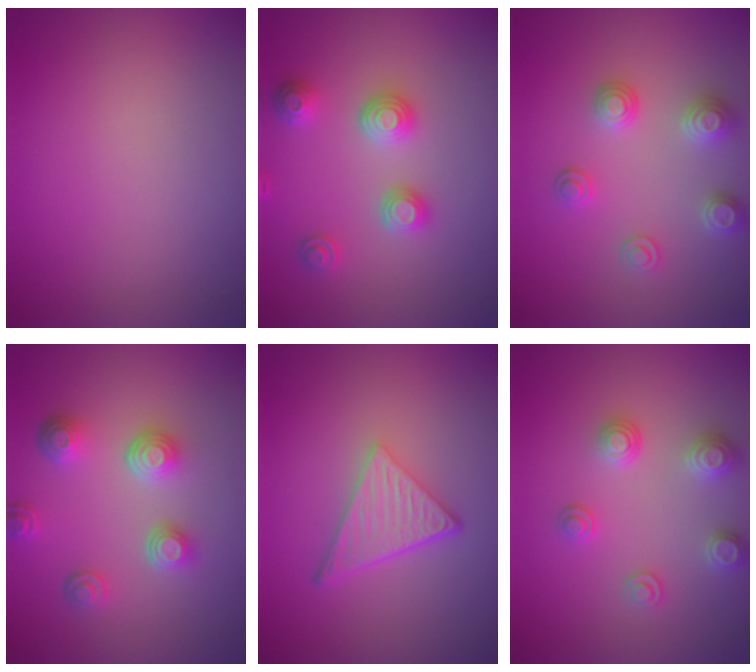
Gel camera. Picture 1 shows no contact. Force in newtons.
{"total": 3.1, "press": 3.0, "slide": 0.4}
{"total": 2.9, "press": 2.8, "slide": 0.6}
{"total": 4.3, "press": 3.4, "slide": 2.5}
{"total": 4.7, "press": 3.3, "slide": 3.3}
{"total": 2.6, "press": 2.6, "slide": 0.2}